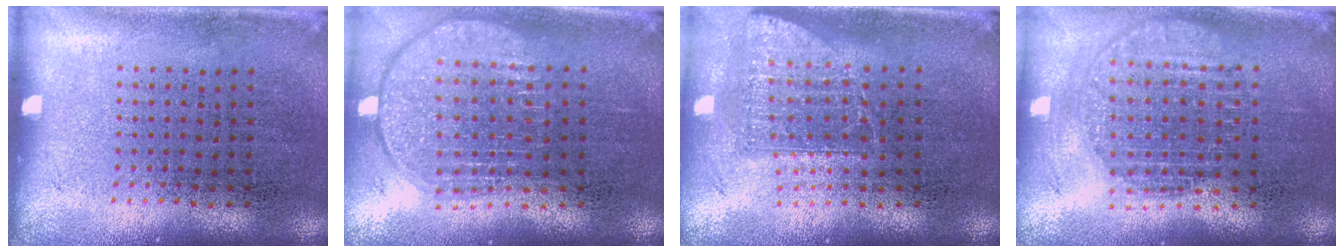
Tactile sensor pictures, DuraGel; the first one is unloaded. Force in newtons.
{"total": 1.9, "press": 1.6, "slide": 1.0}
{"total": 1.7, "press": 1.3, "slide": 1.0}
{"total": 1.8, "press": 1.5, "slide": 0.9}